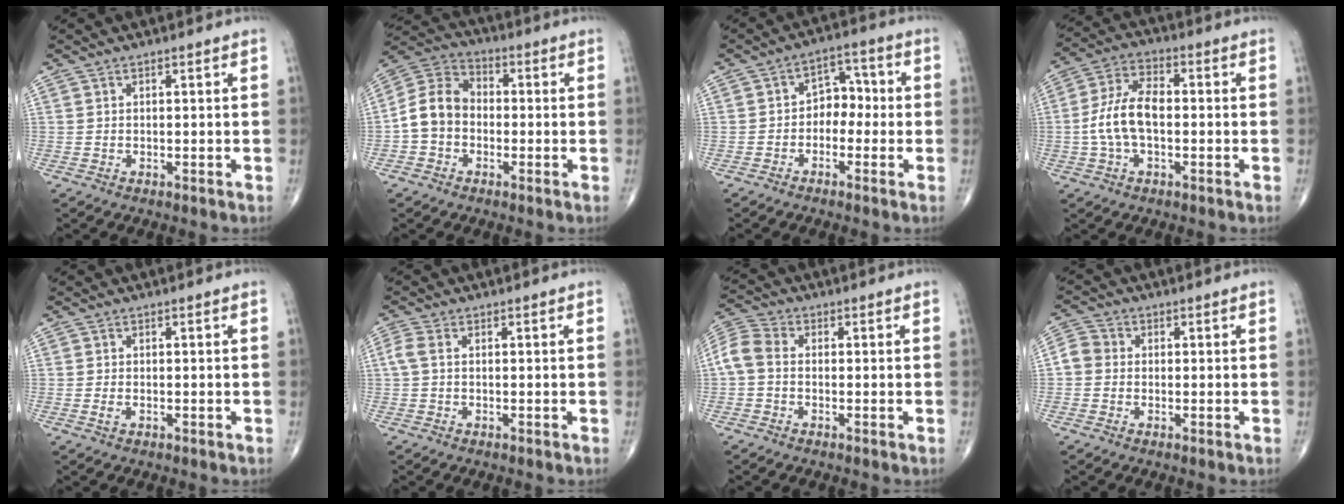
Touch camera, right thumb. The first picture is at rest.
{"total": 9.5, "force": [-1.6, 7.5, 5.6], "torque": [-0.095, 0.036, -0.045]}
{"total": 5.9, "force": [-1.1, 4.4, 3.8], "torque": [-0.022, 0.033, -0.033]}
{"total": 10.0, "force": [-1.0, 5.4, 8.4], "torque": [-0.174, 0.029, -0.024]}
{"total": 1.1, "force": [-0.3, 0.6, 0.8], "torque": [-0.021, 0.000, -0.006]}
{"total": 2.2, "force": [0.0, 1.1, 1.9], "torque": [-0.055, 0.004, -0.004]}
{"total": 6.0, "force": [-0.5, 4.1, 4.4], "torque": [-0.097, 0.018, -0.023]}
{"total": 3.6, "force": [-0.4, 3.3, 1.5], "torque": [-0.022, 0.010, -0.018]}